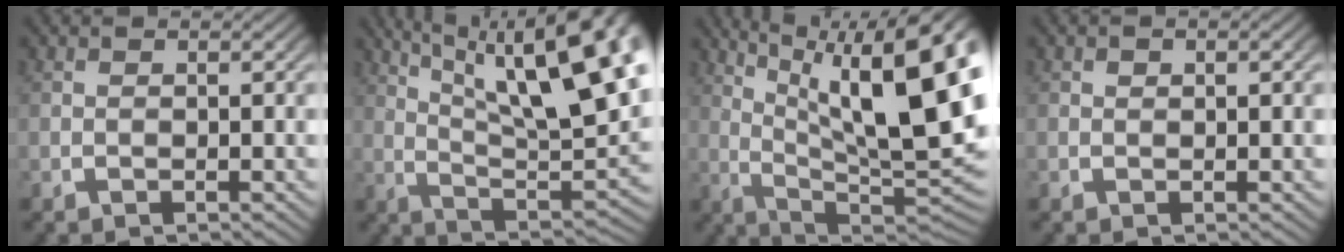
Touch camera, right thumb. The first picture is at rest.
{"total": 13.2, "force": [3.6, 6.4, 11.0], "torque": [-0.168, -0.015, 0.064]}
{"total": 15.2, "force": [2.1, 8.1, 12.7], "torque": [-0.181, -0.051, 0.059]}
{"total": 0.5, "force": [0.2, 0.3, 0.4], "torque": [-0.008, -0.003, 0.007]}